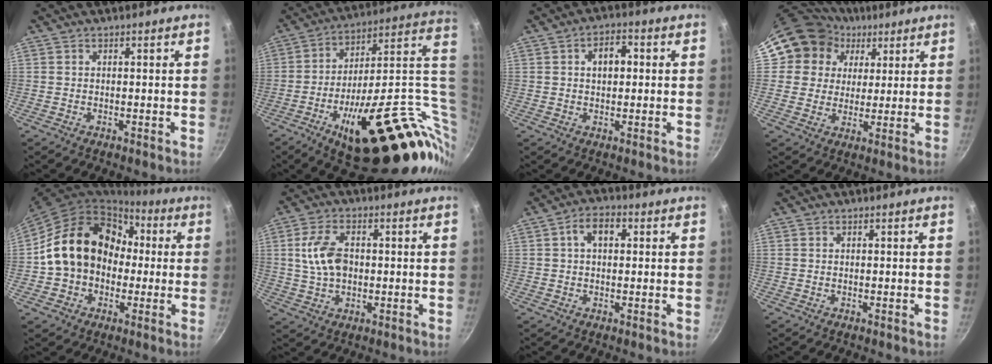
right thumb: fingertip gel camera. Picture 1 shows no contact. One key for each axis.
{"total": 34.7, "fx": -2.1, "fy": 15.1, "fz": 31.1, "tx": -0.406, "ty": 0.003, "tz": -0.010}
{"total": 5.4, "fx": 0.9, "fy": 3.4, "fz": 4.1, "tx": -0.041, "ty": 0.016, "tz": 0.011}
{"total": 12.9, "fx": 5.8, "fy": 11.2, "fz": 2.7, "tx": -0.021, "ty": 0.006, "tz": 0.095}
{"total": 19.9, "fx": 0.9, "fy": 16.1, "fz": 11.7, "tx": -0.179, "ty": 0.057, "tz": 0.014}
{"total": 8.9, "fx": 0.8, "fy": 5.7, "fz": 6.8, "tx": -0.122, "ty": 0.009, "tz": 0.013}
{"total": 5.5, "fx": 1.3, "fy": 3.5, "fz": 4.1, "tx": -0.054, "ty": 0.014, "tz": 0.015}
{"total": 0.0}